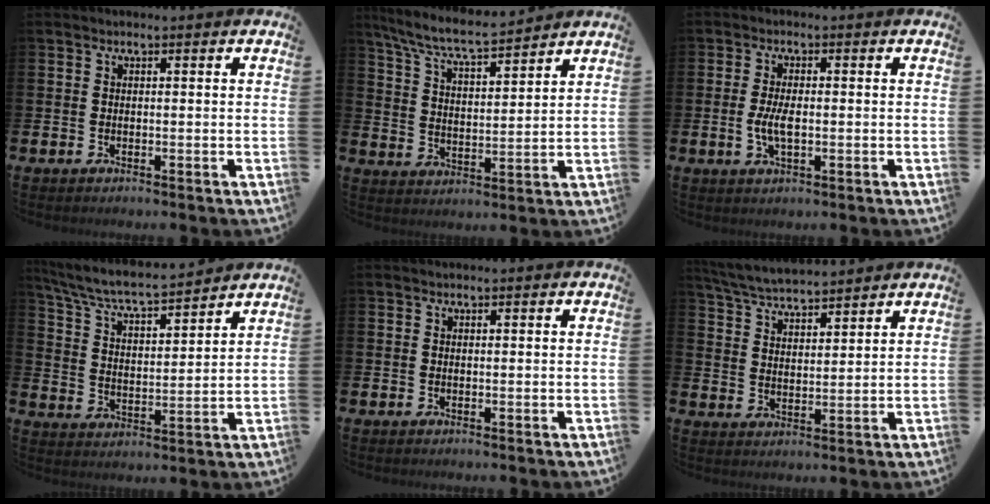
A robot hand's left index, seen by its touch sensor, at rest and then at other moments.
{"total": 7.3, "force": [6.8, 0.6, 2.6], "torque": [-0.076, -0.039, 0.119]}
{"total": 3.8, "force": [-0.3, 1.6, 3.4], "torque": [-0.067, 0.000, -0.009]}
{"total": 6.6, "force": [6.2, 0.6, 2.2], "torque": [-0.070, -0.049, 0.104]}
{"total": 0.0}
{"total": 5.3, "force": [5.3, 0.5, 0.7], "torque": [-0.037, -0.028, 0.094]}